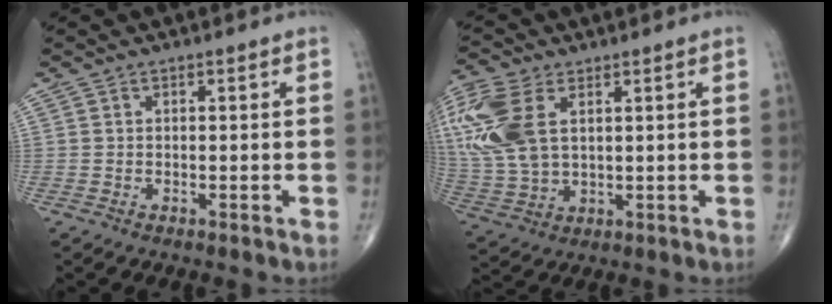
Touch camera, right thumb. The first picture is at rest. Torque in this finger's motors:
{"motor_torque": [0.22, 0.25, 1.09, 0.99, 0.27]}